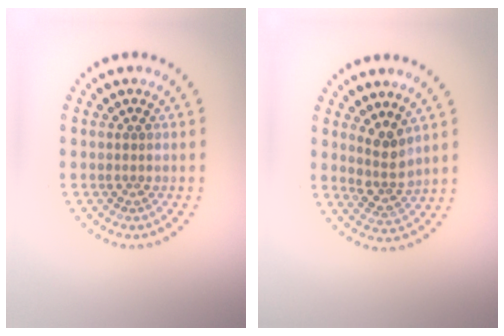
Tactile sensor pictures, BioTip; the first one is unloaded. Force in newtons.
{"total": 2.8, "press": 2.3, "slide": 1.7}